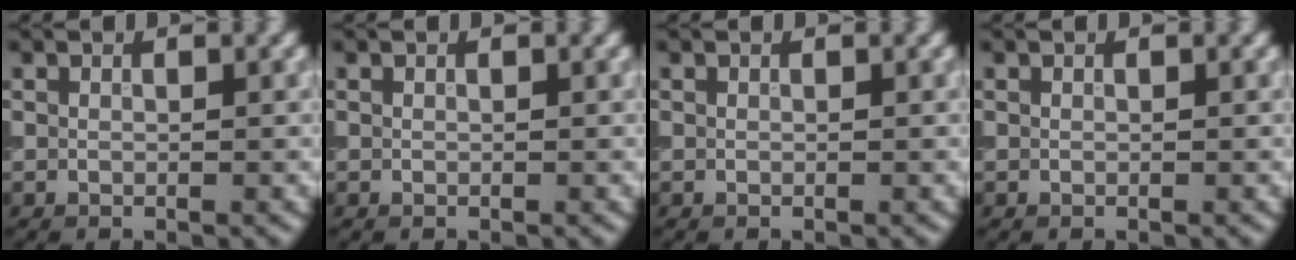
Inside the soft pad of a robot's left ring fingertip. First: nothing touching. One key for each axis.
{"total": 0.0}
{"total": 0.0}
{"total": 0.0}